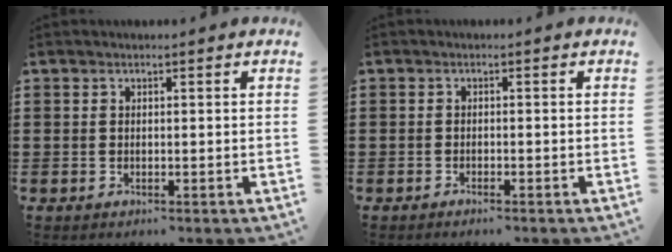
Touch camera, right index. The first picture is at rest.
{"total": 0.9, "force": [-0.8, -0.1, 0.3], "torque": [-0.007, -0.001, -0.017]}